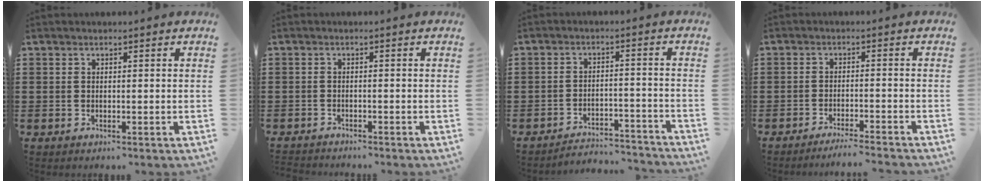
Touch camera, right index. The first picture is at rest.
{"total": 1.4, "force": [-1.4, -0.1, -0.2], "torque": [0.000, 0.000, -0.029]}
{"total": 3.9, "force": [-3.9, 0.4, 0.5], "torque": [-0.013, 0.004, -0.081]}
{"total": 2.9, "force": [-2.8, -0.6, 0.6], "torque": [-0.011, -0.003, -0.058]}